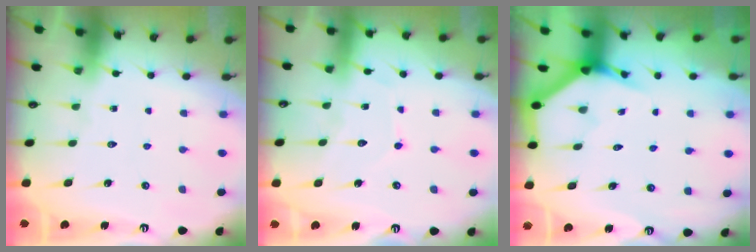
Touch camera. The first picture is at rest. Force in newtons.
{"total": 7.0, "press": 7.0, "slide": 0.8}
{"total": 3.9, "press": 3.9, "slide": 0.4}